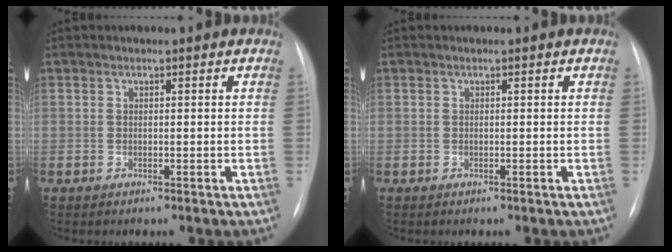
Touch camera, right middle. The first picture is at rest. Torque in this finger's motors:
{"motor_torque": [-0.07, -0.01, 0.00, 0.00]}